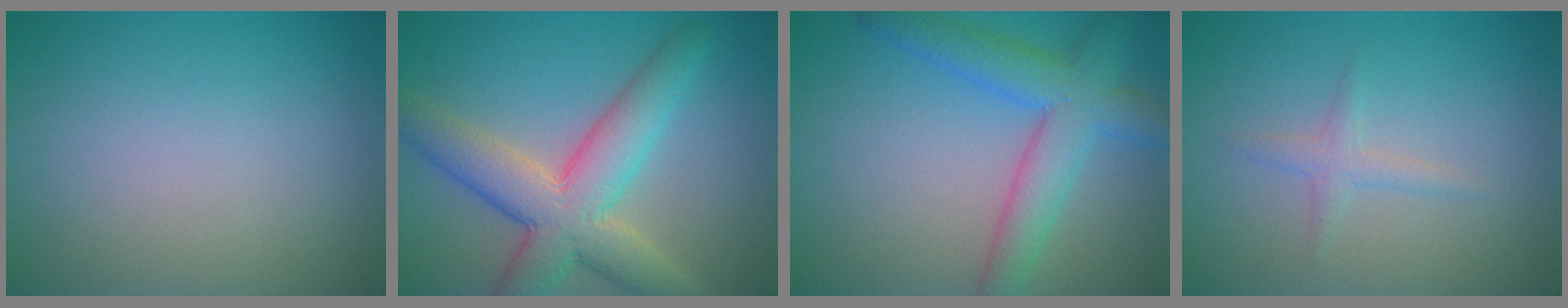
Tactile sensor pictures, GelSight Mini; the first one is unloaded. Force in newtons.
{"total": 8.0, "press": 8.0, "slide": 0.7}
{"total": 5.7, "press": 5.7, "slide": 0.2}
{"total": 1.3, "press": 1.3, "slide": 0.0}